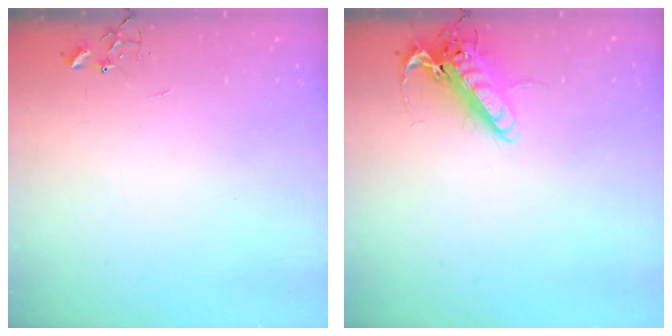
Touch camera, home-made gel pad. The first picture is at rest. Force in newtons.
{"total": 13.8, "press": 13.6, "slide": 2.3}